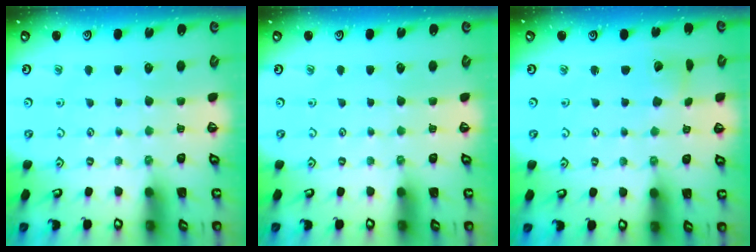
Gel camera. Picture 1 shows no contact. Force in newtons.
{"total": 0.0}
{"total": 2.1, "press": 2.1, "slide": 0.3}